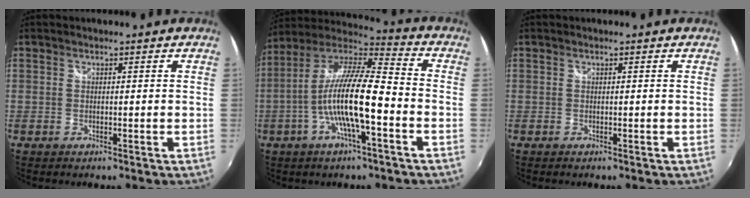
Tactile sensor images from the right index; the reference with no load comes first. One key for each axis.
{"total": 15.4, "fx": -4.2, "fy": 2.6, "fz": 14.6, "tx": -0.268, "ty": 0.001, "tz": -0.081}
{"total": 0.0}